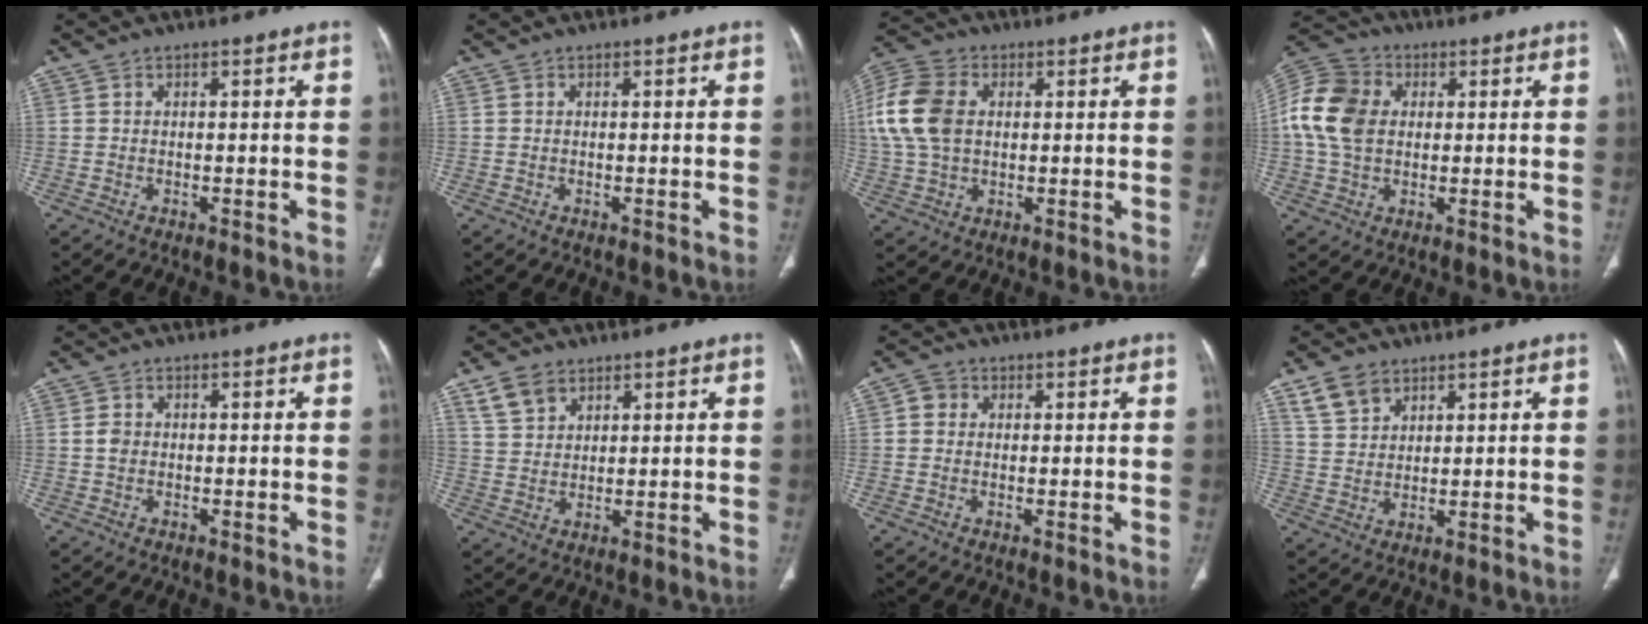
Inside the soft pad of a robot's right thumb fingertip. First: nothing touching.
{"total": 0.0}
{"total": 12.7, "force": [1.9, 8.8, 9.0], "torque": [-0.193, 0.015, 0.035]}
{"total": 12.0, "force": [1.5, 9.1, 7.8], "torque": [-0.150, 0.018, 0.022]}
{"total": 1.6, "force": [-0.1, 1.4, 0.9], "torque": [-0.013, 0.004, -0.005]}
{"total": 5.5, "force": [3.5, 3.5, 2.2], "torque": [-0.031, -0.012, 0.076]}
{"total": 2.6, "force": [0.4, 2.4, 0.9], "torque": [-0.004, 0.004, 0.003]}
{"total": 6.0, "force": [3.9, 3.8, 2.3], "torque": [-0.031, -0.015, 0.085]}